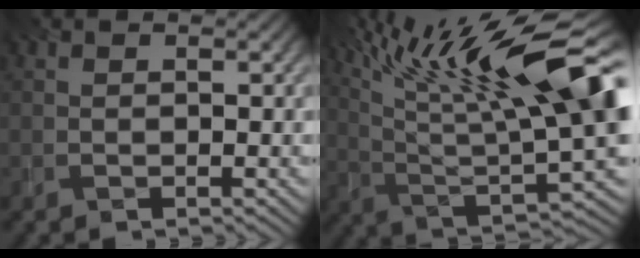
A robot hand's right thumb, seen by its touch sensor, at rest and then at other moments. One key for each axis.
{"total": 18.3, "fx": 8.7, "fy": 3.9, "fz": 15.6, "tx": -0.272, "ty": 0.009, "tz": 0.168}